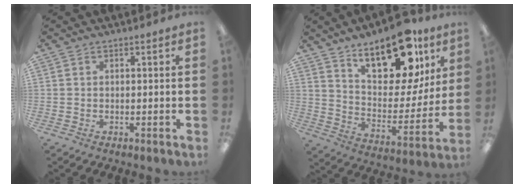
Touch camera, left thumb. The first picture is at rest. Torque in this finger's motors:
{"motor_torque": [0.49, 0.52, 1.71, -1.06, 0.08]}